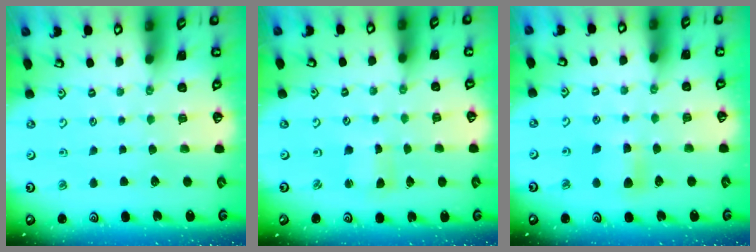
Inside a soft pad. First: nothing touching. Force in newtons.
{"total": 1.3, "press": 1.2, "slide": 0.2}
{"total": 6.9, "press": 6.8, "slide": 1.0}